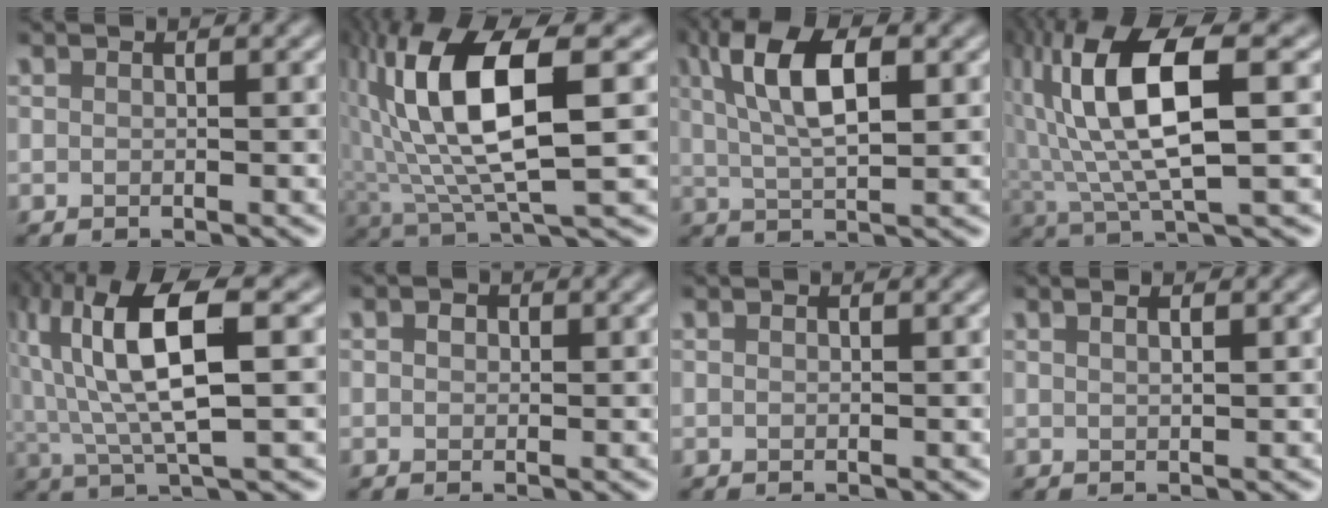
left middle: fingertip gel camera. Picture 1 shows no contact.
{"total": 12.0, "force": [1.9, 3.5, 11.3], "torque": [-0.216, 0.008, 0.038]}
{"total": 7.2, "force": [2.3, 2.7, 6.2], "torque": [-0.112, 0.011, 0.039]}
{"total": 10.9, "force": [1.8, 3.3, 10.2], "torque": [-0.199, 0.013, 0.034]}
{"total": 10.0, "force": [2.0, 2.8, 9.4], "torque": [-0.185, 0.014, 0.035]}
{"total": 0.9, "force": [0.2, 0.8, 0.4], "torque": [-0.007, 0.000, 0.000]}
{"total": 0.0}
{"total": 1.3, "force": [0.8, 0.4, 1.0], "torque": [-0.004, -0.004, 0.006]}